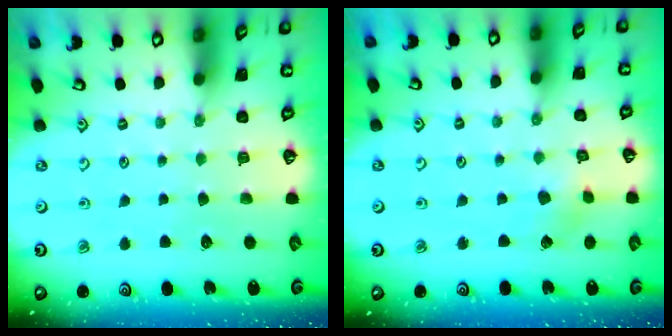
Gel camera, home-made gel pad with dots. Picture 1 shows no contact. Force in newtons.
{"total": 2.9, "press": 2.8, "slide": 0.8}